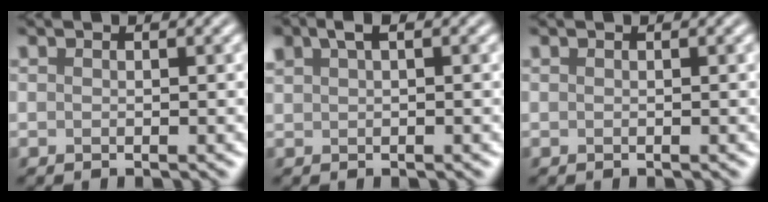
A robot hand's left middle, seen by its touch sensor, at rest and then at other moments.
{"total": 2.1, "force": [1.3, 0.9, 1.4], "torque": [-0.030, 0.009, 0.026]}
{"total": 0.0}